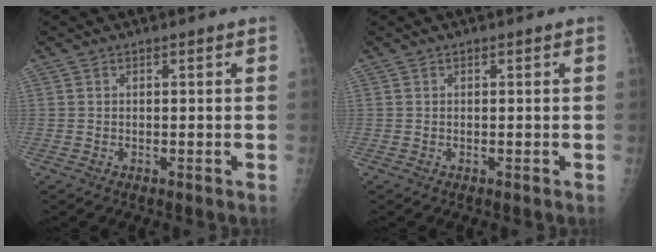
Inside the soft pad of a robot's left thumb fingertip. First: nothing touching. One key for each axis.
{"total": 0.0}